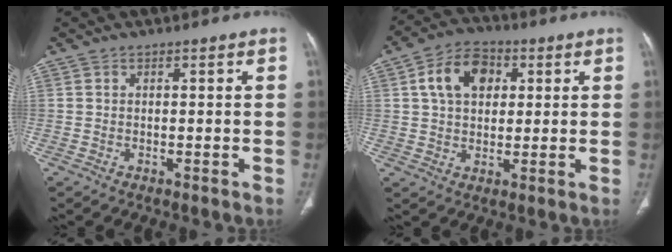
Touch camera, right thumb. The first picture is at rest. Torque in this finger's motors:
{"motor_torque": [0.57, 1.81, 0.54, -0.21, 0.03]}